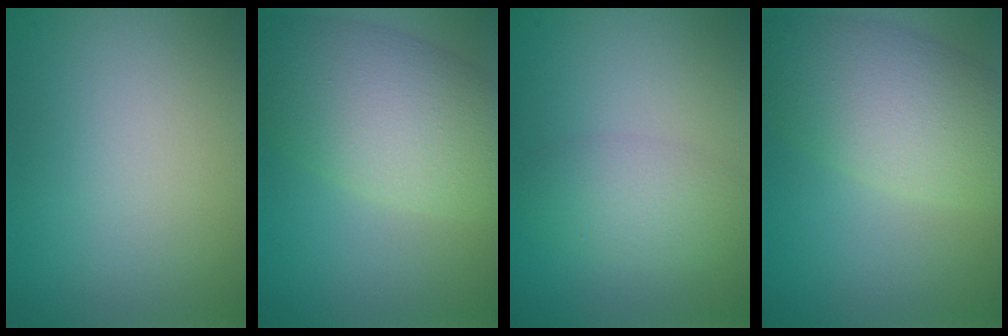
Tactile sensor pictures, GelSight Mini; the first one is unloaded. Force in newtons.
{"total": 8.9, "press": 8.9, "slide": 0.3}
{"total": 3.0, "press": 3.0, "slide": 0.2}
{"total": 7.5, "press": 7.4, "slide": 0.4}